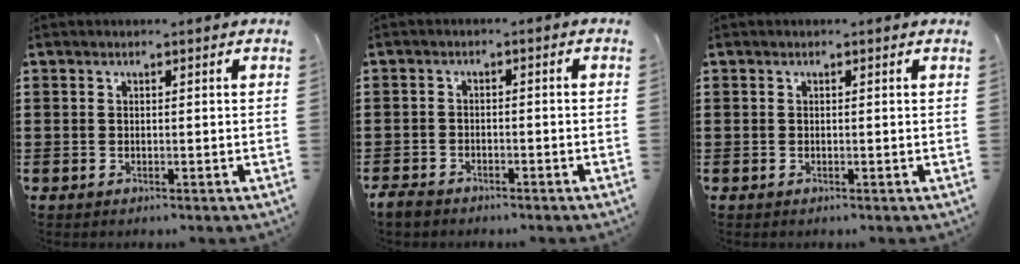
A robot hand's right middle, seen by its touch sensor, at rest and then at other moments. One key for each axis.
{"total": 2.1, "fx": -1.9, "fy": 0.7, "fz": 0.5, "tx": -0.021, "ty": -0.001, "tz": -0.040}
{"total": 0.0}